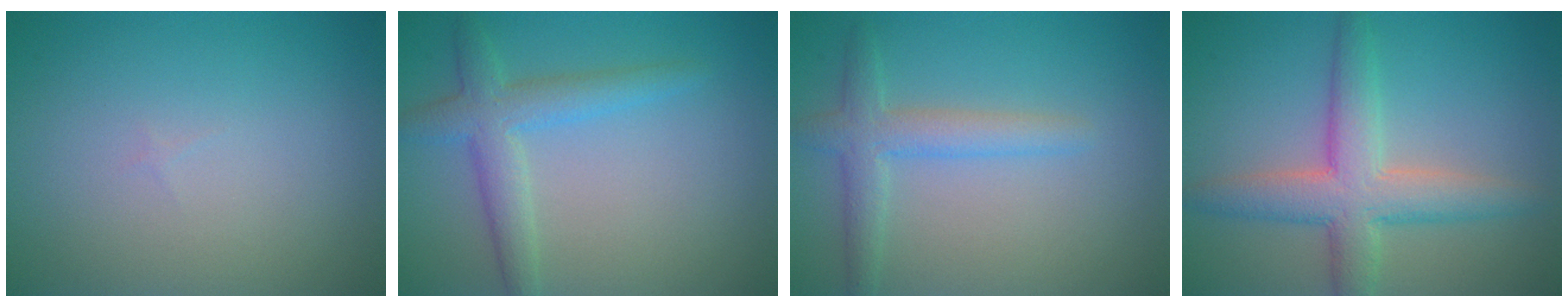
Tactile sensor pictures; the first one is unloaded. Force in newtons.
{"total": 3.6, "press": 3.6, "slide": 0.1}
{"total": 3.0, "press": 3.0, "slide": 0.2}
{"total": 5.6, "press": 5.6, "slide": 0.2}